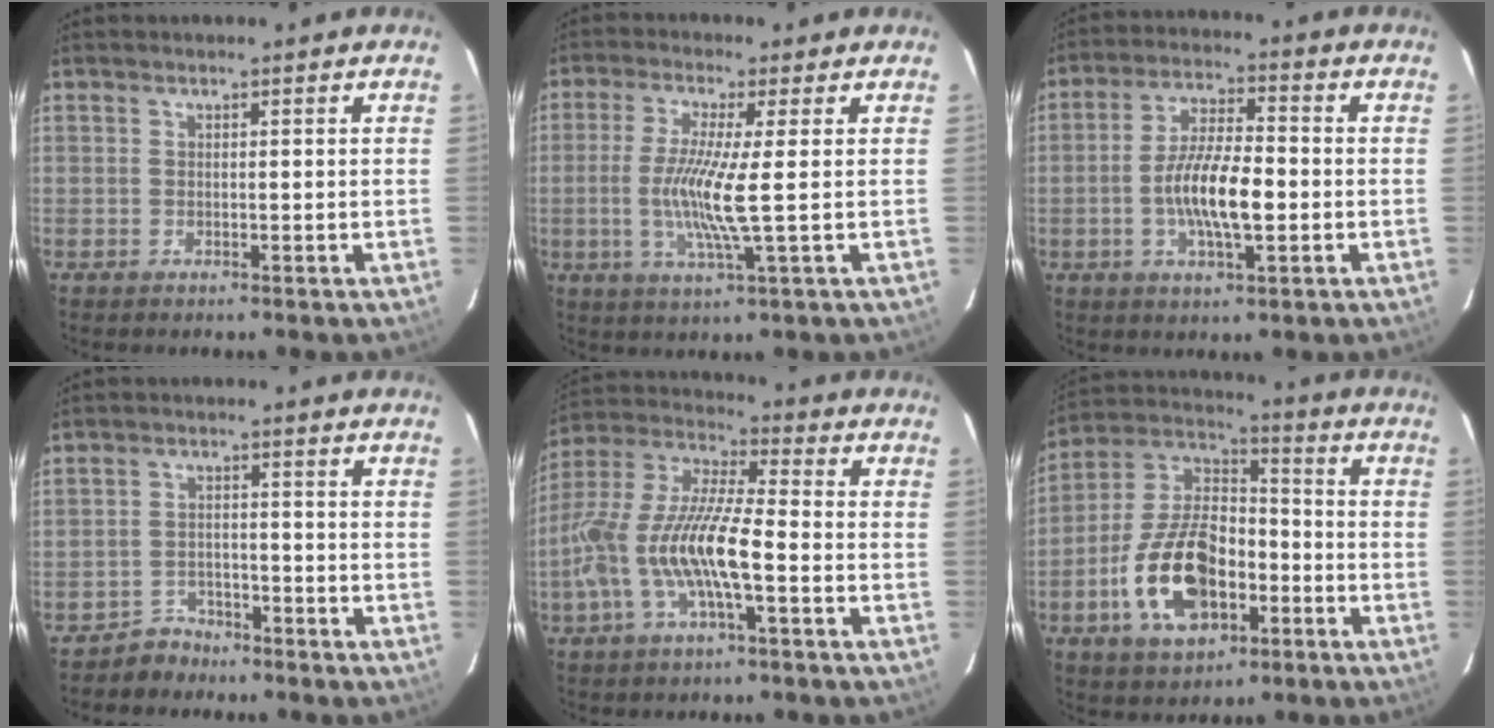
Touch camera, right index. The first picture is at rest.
{"total": 8.8, "force": [-0.5, -0.6, 8.8], "torque": [-0.180, -0.013, -0.012]}
{"total": 10.2, "force": [-2.1, 3.0, 9.5], "torque": [-0.183, 0.003, -0.038]}
{"total": 4.0, "force": [-3.3, 2.2, -0.3], "torque": [-0.004, 0.016, -0.059]}
{"total": 16.0, "force": [-4.7, 3.6, 14.9], "torque": [-0.298, -0.006, -0.093]}
{"total": 17.7, "force": [-6.5, 9.9, 13.1], "torque": [-0.271, 0.014, -0.109]}